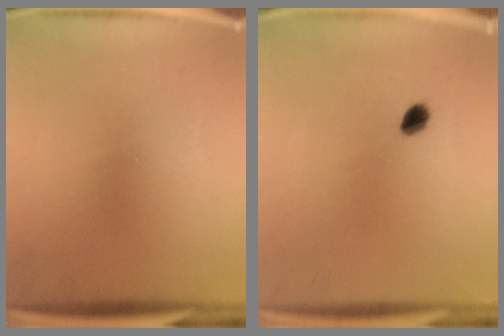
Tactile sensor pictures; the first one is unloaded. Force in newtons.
{"total": 2.9}